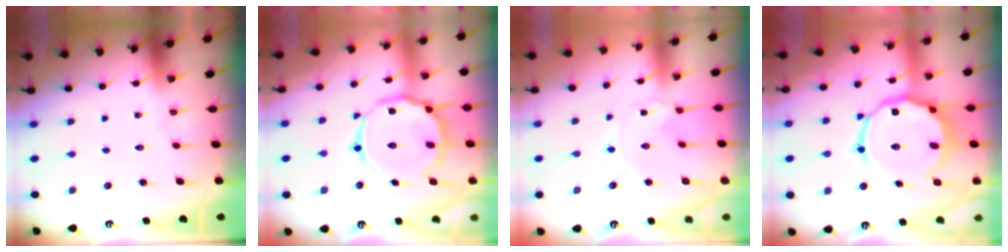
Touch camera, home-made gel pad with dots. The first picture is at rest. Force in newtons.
{"total": 15.2, "press": 15.2, "slide": 1.3}
{"total": 0.0}
{"total": 15.4, "press": 15.3, "slide": 1.5}